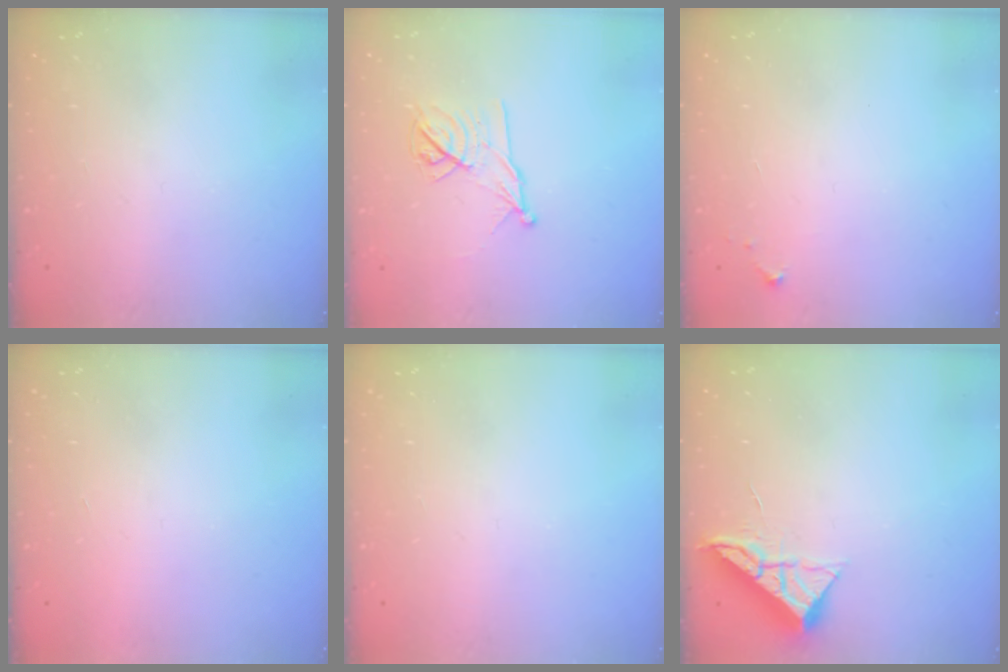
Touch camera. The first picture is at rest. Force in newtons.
{"total": 11.3, "press": 11.3, "slide": 0.5}
{"total": 4.3, "press": 4.3, "slide": 0.7}
{"total": 1.7, "press": 1.7, "slide": 0.1}
{"total": 0.0}
{"total": 6.9, "press": 6.9, "slide": 0.5}